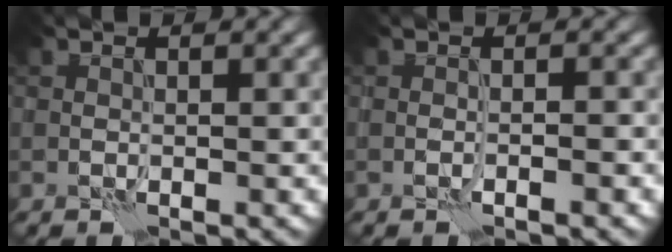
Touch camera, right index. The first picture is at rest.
{"total": 1.0, "force": [-0.7, 0.0, 0.7], "torque": [-0.011, 0.005, -0.014]}